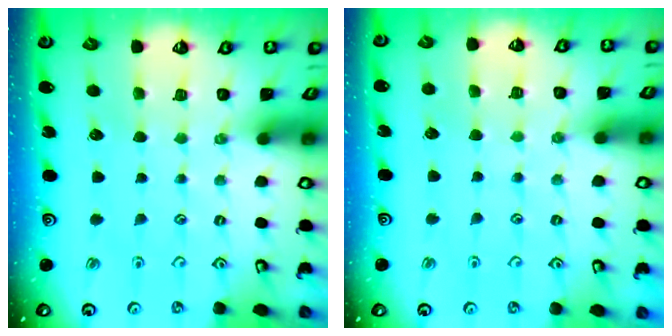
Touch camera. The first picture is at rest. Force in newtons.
{"total": 2.9, "press": 2.9, "slide": 0.2}